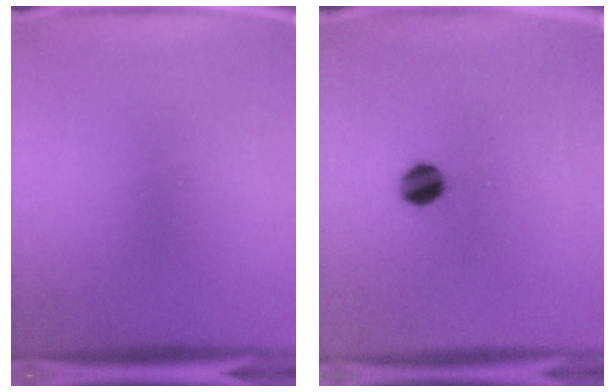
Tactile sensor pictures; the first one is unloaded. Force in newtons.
{"total": 5.3}